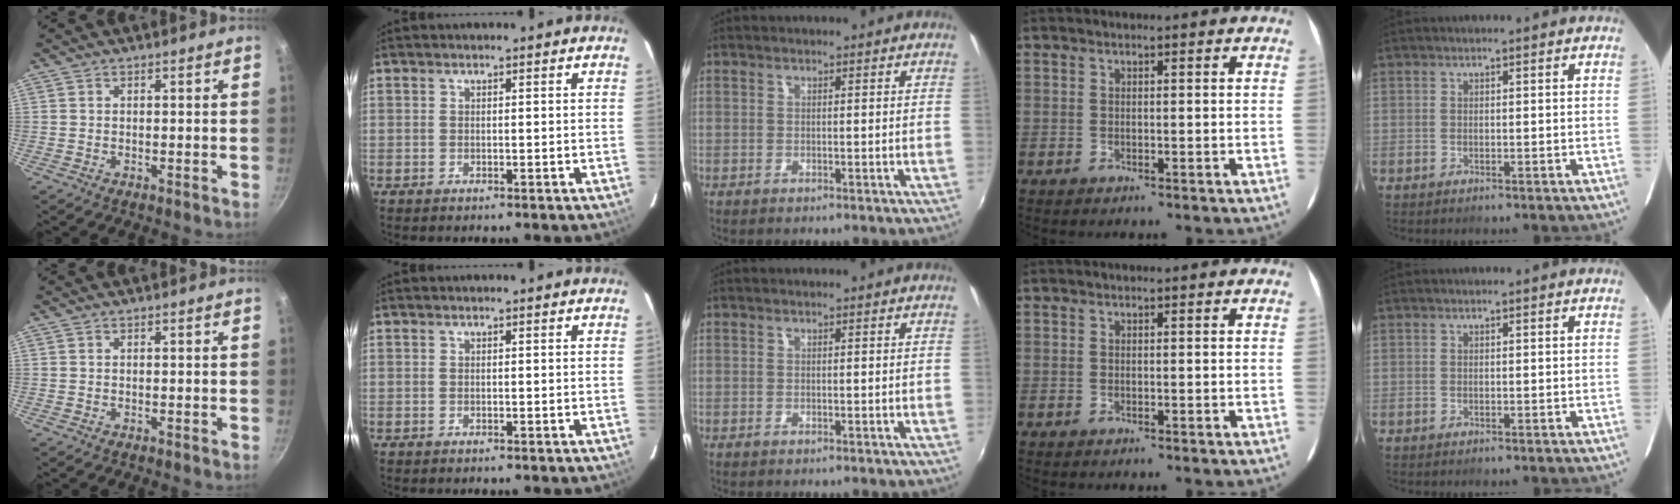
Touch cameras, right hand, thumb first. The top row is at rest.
{}